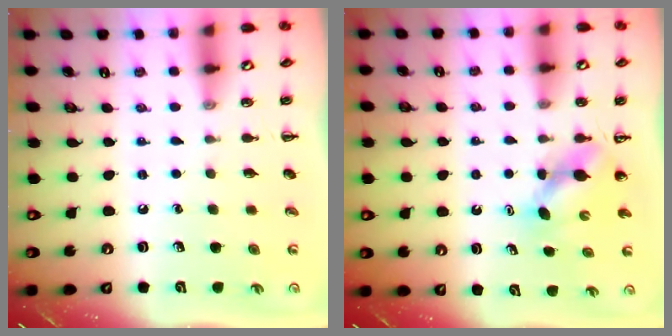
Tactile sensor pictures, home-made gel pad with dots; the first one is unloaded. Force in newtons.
{"total": 4.5, "press": 4.4, "slide": 0.6}